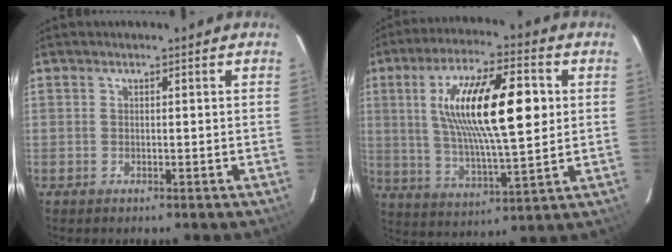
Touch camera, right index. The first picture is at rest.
{"total": 18.8, "force": [3.8, 5.0, 17.7], "torque": [-0.315, 0.014, 0.070]}